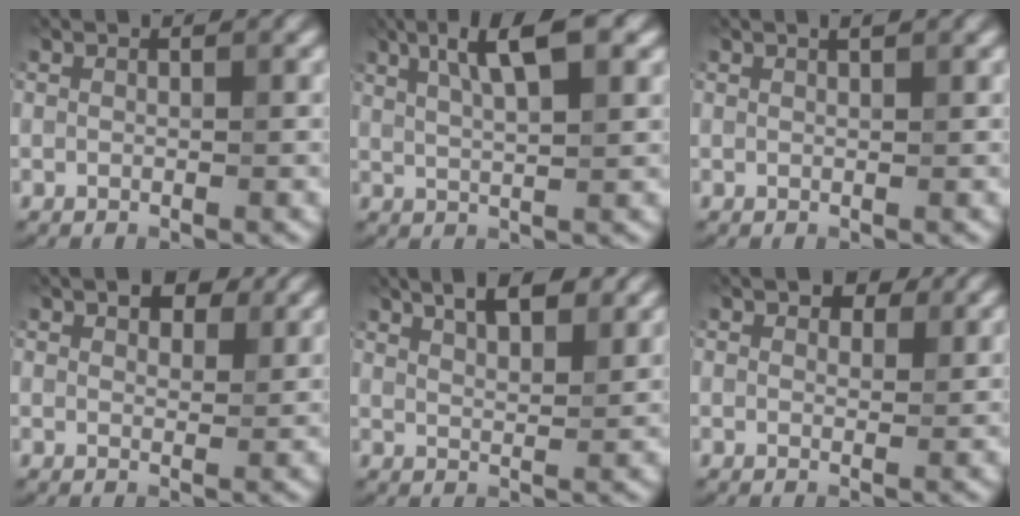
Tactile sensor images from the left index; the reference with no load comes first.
{"total": 5.9, "force": [2.6, 1.4, 5.0], "torque": [-0.083, 0.013, 0.040]}
{"total": 0.9, "force": [0.5, 0.2, 0.7], "torque": [-0.007, 0.000, 0.003]}
{"total": 4.2, "force": [2.9, 2.0, 2.3], "torque": [-0.028, 0.006, 0.036]}
{"total": 6.0, "force": [3.9, 2.3, 4.0], "torque": [-0.053, 0.023, 0.047]}
{"total": 3.3, "force": [2.3, 1.7, 1.6], "torque": [-0.022, 0.002, 0.031]}